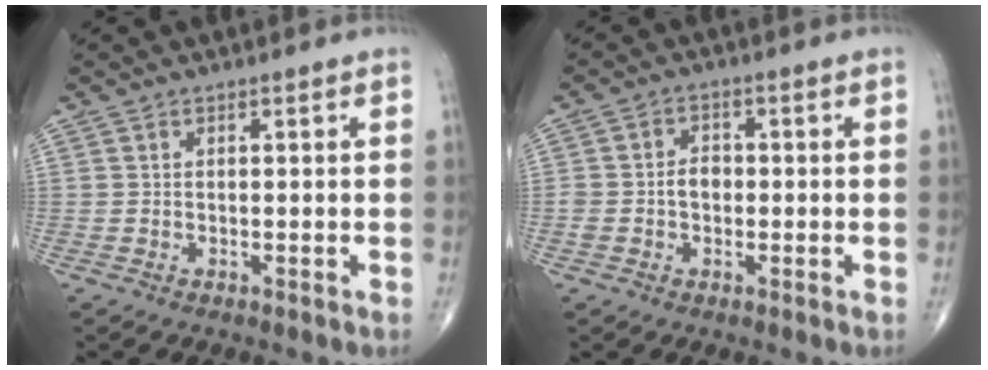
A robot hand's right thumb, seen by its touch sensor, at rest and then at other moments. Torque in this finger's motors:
{"motor_torque": [0.39, 0.08, 0.64, 0.10, 0.01]}